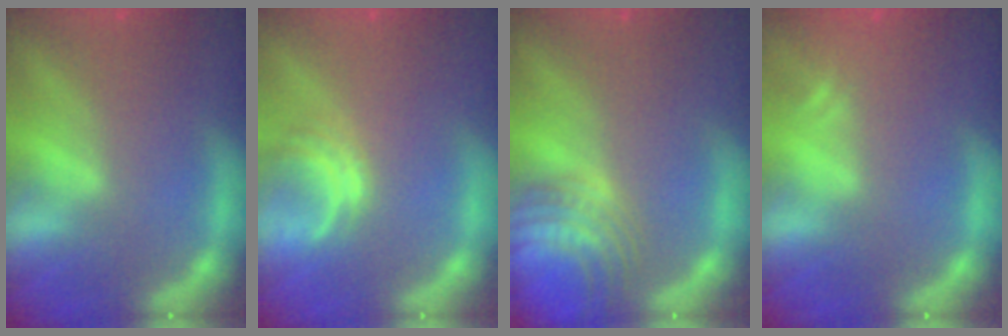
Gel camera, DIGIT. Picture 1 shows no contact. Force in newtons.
{"total": 2.5}
{"total": 6.6}
{"total": 1.5}